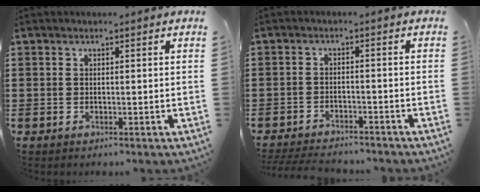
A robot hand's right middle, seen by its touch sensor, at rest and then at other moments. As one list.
[{"total": 3.4, "force": [-3.4, 0.4, 0.5], "torque": [-0.018, -0.003, -0.072]}]